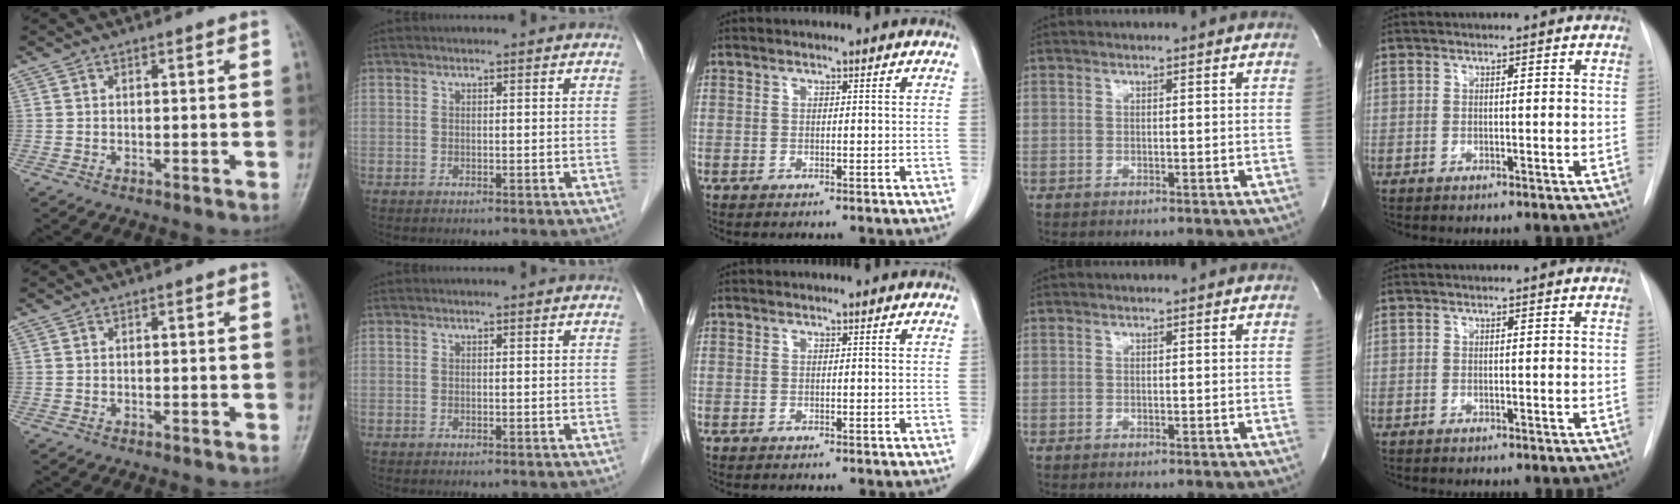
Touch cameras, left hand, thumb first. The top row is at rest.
{}